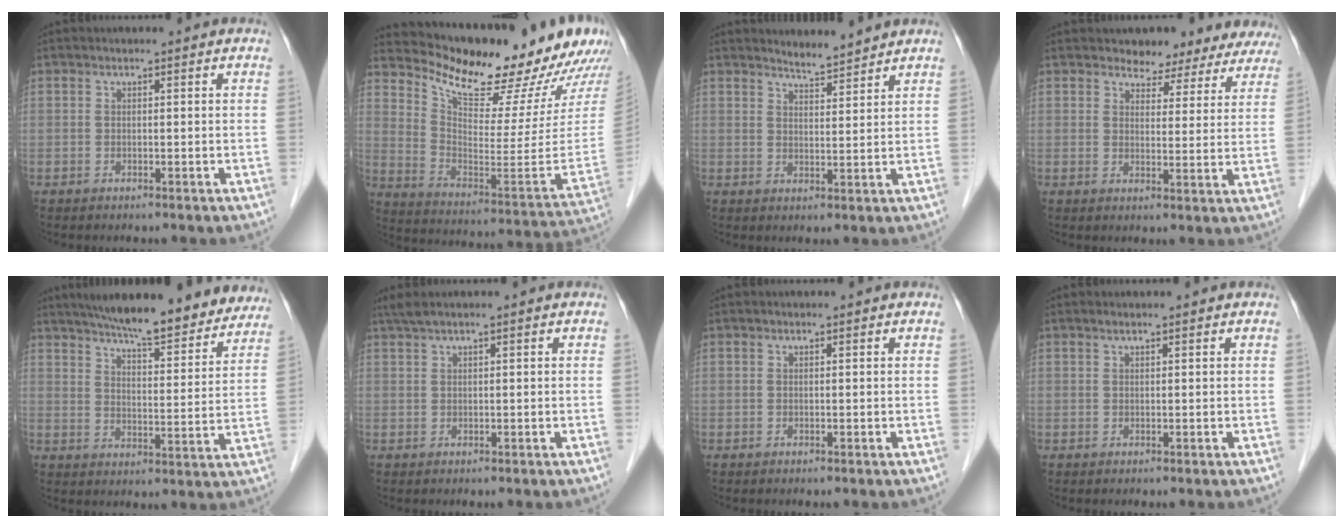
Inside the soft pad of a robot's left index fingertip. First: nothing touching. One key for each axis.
{"total": 25.3, "fx": 21.7, "fy": 5.3, "fz": 11.9, "tx": -0.188, "ty": -0.072, "tz": 0.299}
{"total": 3.6, "fx": 3.5, "fy": 0.1, "fz": 0.5, "tx": -0.017, "ty": 0.001, "tz": 0.059}
{"total": 10.7, "fx": 9.7, "fy": 4.0, "fz": 2.0, "tx": 0.004, "ty": -0.006, "tz": 0.093}
{"total": 20.4, "fx": 18.0, "fy": 3.3, "fz": 9.1, "tx": -0.130, "ty": -0.005, "tz": 0.233}
{"total": 1.9, "fx": 1.3, "fy": -0.2, "fz": 1.3, "tx": -0.035, "ty": 0.022, "tz": 0.032}
{"total": 0.0}
{"total": 0.5, "fx": 0.4, "fy": 0.0, "fz": 0.2, "tx": -0.013, "ty": 0.005, "tz": 0.012}